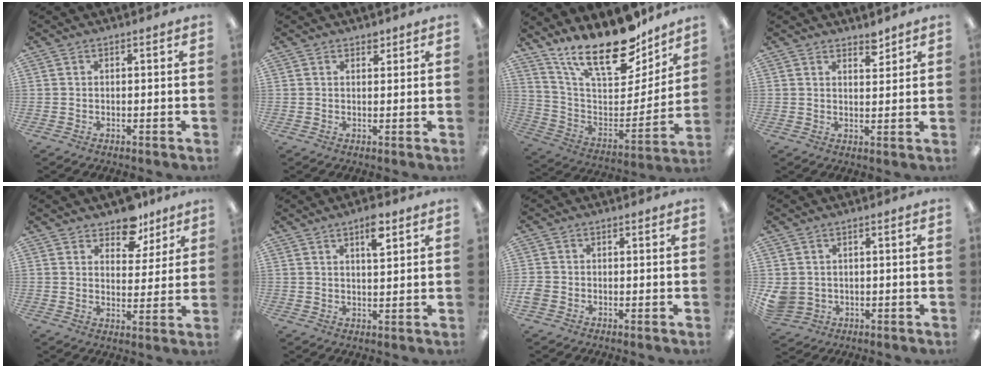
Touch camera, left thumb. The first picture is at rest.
{"total": 1.7, "force": [1.4, 0.8, 0.5], "torque": [0.006, -0.007, 0.023]}
{"total": 23.3, "force": [18.1, 8.6, 12.0], "torque": [-0.193, -0.123, 0.313]}
{"total": 3.6, "force": [3.2, 1.3, 1.0], "torque": [-0.001, -0.021, 0.054]}
{"total": 8.8, "force": [6.8, 4.8, 2.8], "torque": [-0.034, -0.040, 0.123]}
{"total": 5.8, "force": [3.5, 1.9, 4.2], "torque": [-0.060, -0.009, 0.054]}
{"total": 2.2, "force": [-0.9, 1.8, 0.9], "torque": [-0.013, 0.005, -0.015]}
{"total": 4.4, "force": [0.2, 4.2, 1.3], "torque": [-0.044, 0.004, 0.007]}